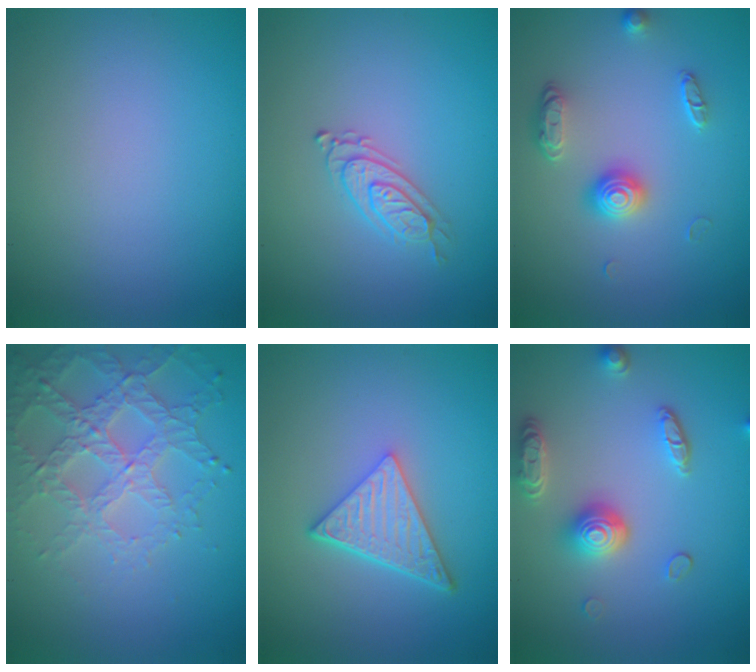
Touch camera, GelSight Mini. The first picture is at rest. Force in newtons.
{"total": 2.3, "press": 2.1, "slide": 0.9}
{"total": 2.6, "press": 2.2, "slide": 1.5}
{"total": 4.5, "press": 4.0, "slide": 2.0}
{"total": 5.0, "press": 3.6, "slide": 3.5}
{"total": 4.4, "press": 3.5, "slide": 2.7}